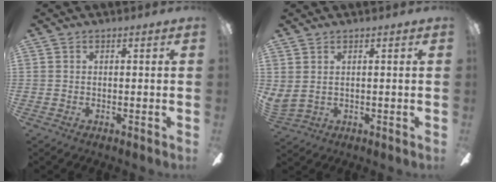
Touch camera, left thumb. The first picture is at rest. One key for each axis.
{"total": 2.3, "fx": 1.8, "fy": 1.1, "fz": 1.0, "tx": -0.023, "ty": -0.004, "tz": 0.034}